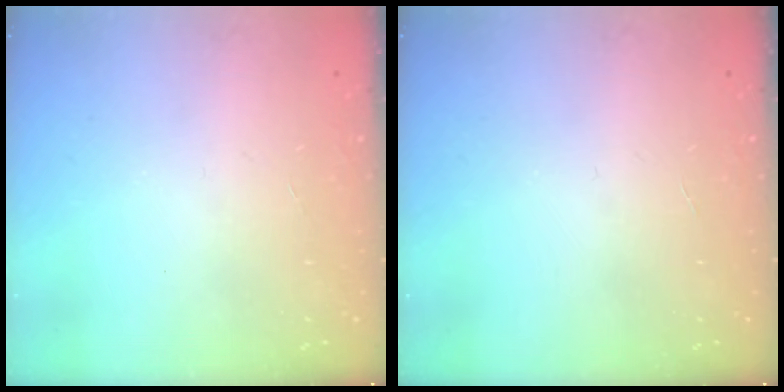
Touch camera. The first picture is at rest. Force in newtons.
{"total": 0.0}